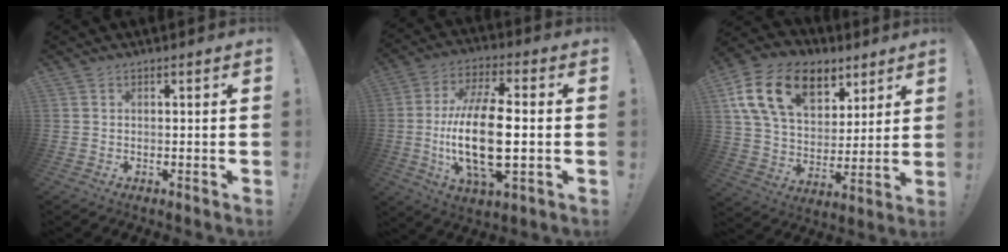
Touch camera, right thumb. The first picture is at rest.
{"total": 20.3, "force": [-2.2, 7.8, 18.6], "torque": [-0.366, -0.009, -0.041]}
{"total": 20.3, "force": [9.8, 13.4, 11.7], "torque": [-0.209, -0.037, 0.181]}